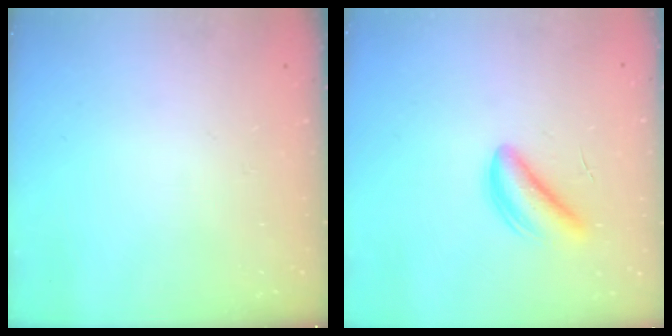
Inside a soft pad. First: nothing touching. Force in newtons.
{"total": 5.2, "press": 5.1, "slide": 0.9}